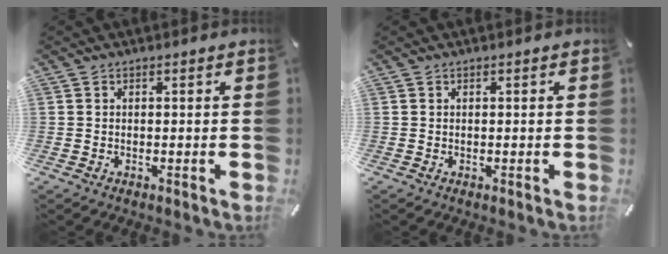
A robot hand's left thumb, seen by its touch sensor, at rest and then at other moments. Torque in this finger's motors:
{"motor_torque": [0.00, 0.00, 0.00, 0.00, 0.00]}